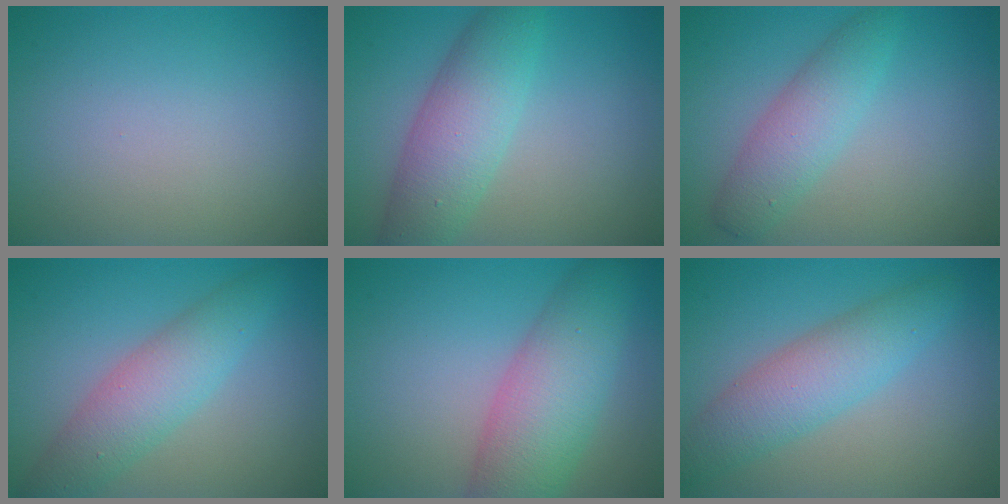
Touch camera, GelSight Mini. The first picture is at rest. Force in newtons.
{"total": 5.9, "press": 5.8, "slide": 0.3}
{"total": 3.7, "press": 3.7, "slide": 0.0}
{"total": 4.6, "press": 4.6, "slide": 0.1}
{"total": 7.4, "press": 7.4, "slide": 0.2}
{"total": 4.9, "press": 4.9, "slide": 0.1}